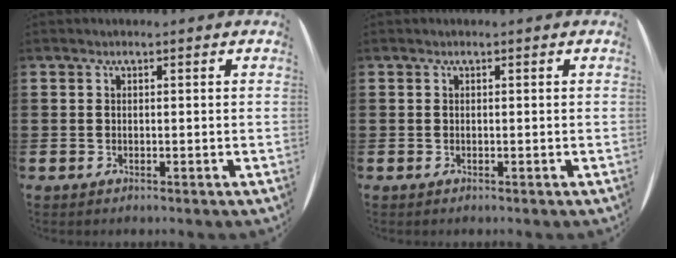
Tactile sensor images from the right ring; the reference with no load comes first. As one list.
[{"total": 0.0}]